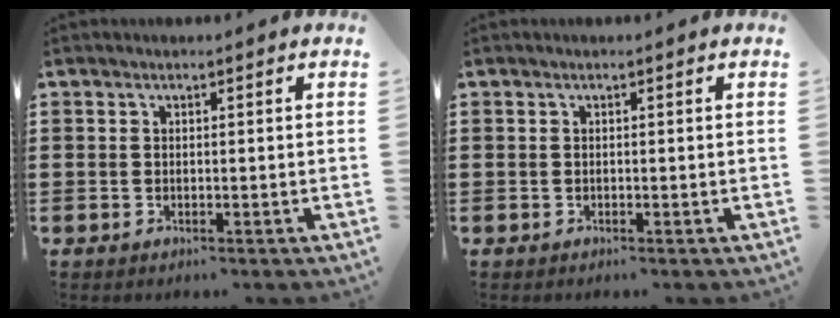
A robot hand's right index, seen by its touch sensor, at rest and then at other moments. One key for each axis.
{"total": 0.0}